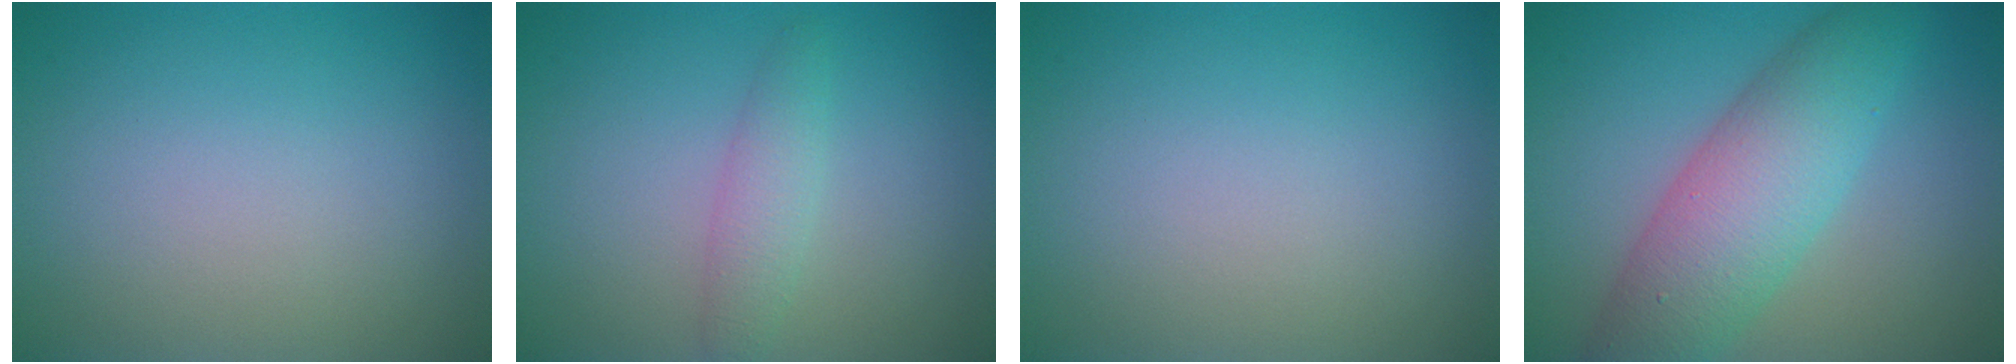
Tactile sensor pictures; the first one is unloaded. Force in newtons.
{"total": 2.0, "press": 2.0, "slide": 0.1}
{"total": 0.0}
{"total": 7.3, "press": 7.3, "slide": 0.1}